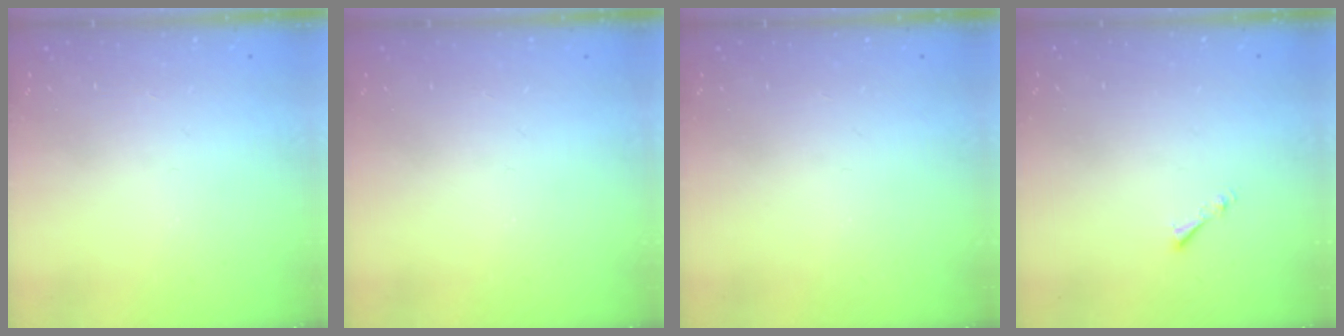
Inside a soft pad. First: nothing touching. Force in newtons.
{"total": 0.0}
{"total": 0.0}
{"total": 0.8, "press": 0.7, "slide": 0.3}